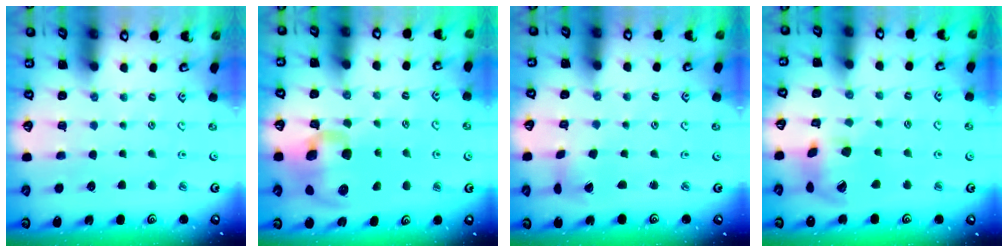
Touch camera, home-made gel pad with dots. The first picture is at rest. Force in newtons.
{"total": 14.0, "press": 13.8, "slide": 2.4}
{"total": 1.8, "press": 1.7, "slide": 0.2}
{"total": 12.8, "press": 12.7, "slide": 1.8}